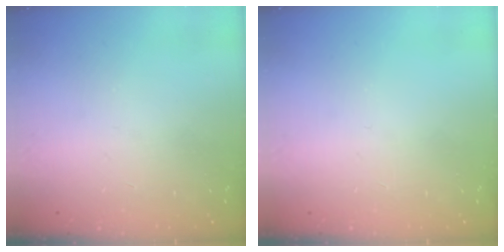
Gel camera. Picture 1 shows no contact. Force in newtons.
{"total": 0.0}